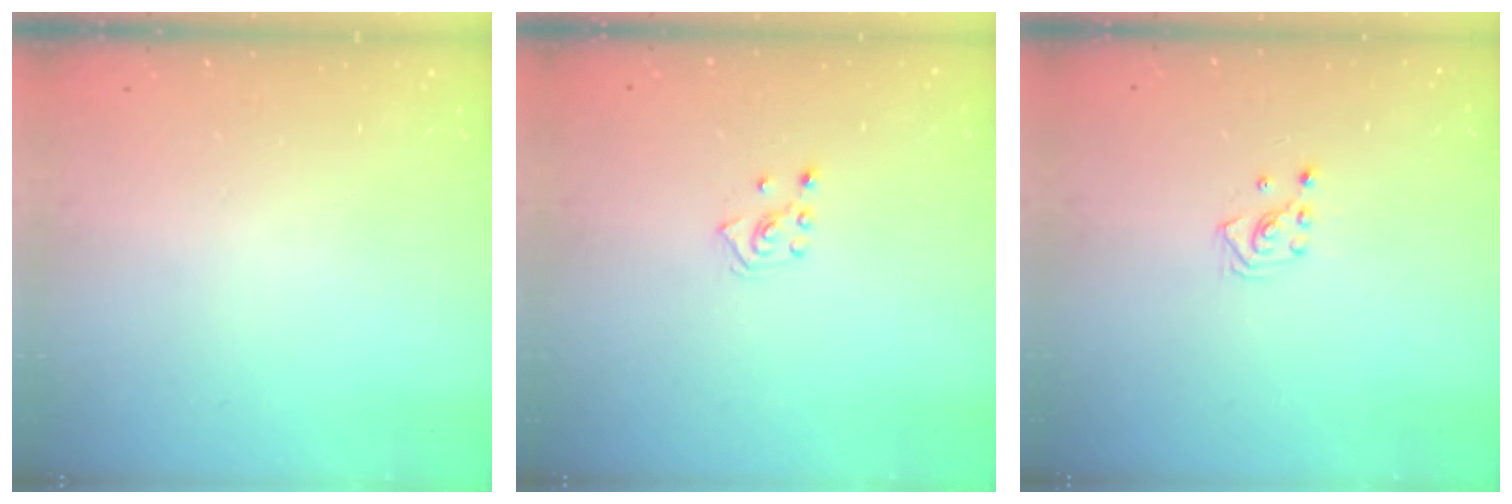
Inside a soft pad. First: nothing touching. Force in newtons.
{"total": 2.8, "press": 2.7, "slide": 0.7}
{"total": 2.8, "press": 2.8, "slide": 0.3}